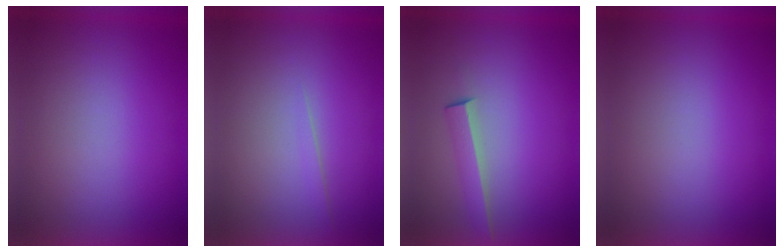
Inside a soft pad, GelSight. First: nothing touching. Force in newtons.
{"total": 1.6}
{"total": 2.7}
{"total": 0.0}